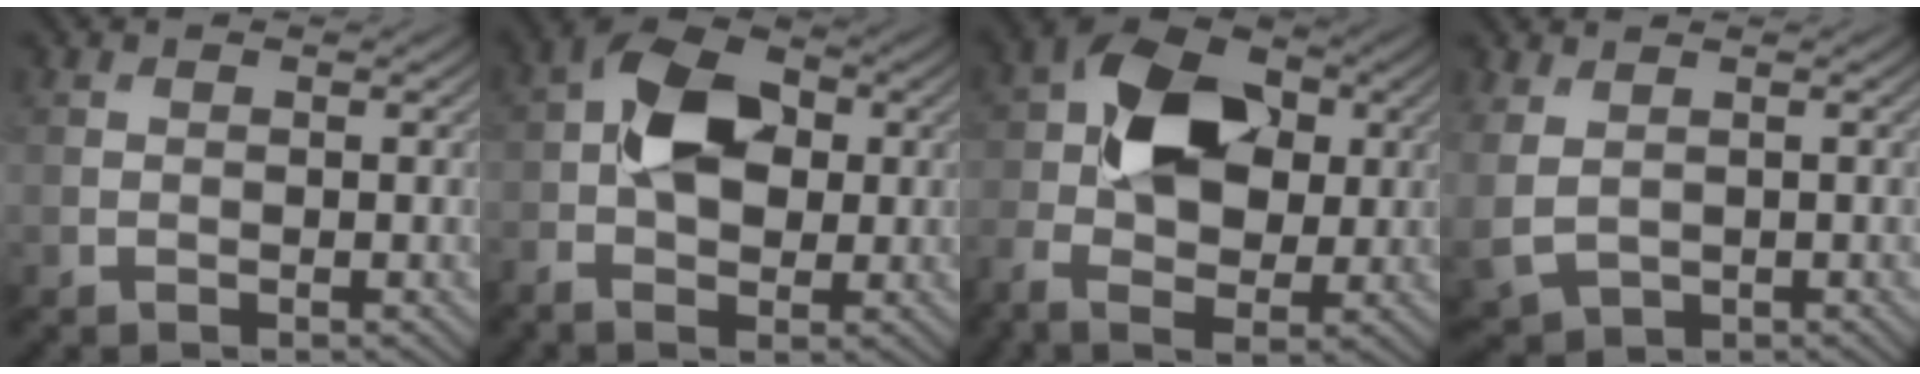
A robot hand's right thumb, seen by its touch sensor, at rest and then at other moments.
{"total": 8.7, "force": [-0.1, 5.4, 6.9], "torque": [-0.140, 0.016, -0.016]}
{"total": 11.9, "force": [0.1, 7.6, 9.2], "torque": [-0.194, 0.016, -0.013]}
{"total": 3.9, "force": [0.9, 2.6, 2.7], "torque": [-0.083, -0.008, 0.026]}